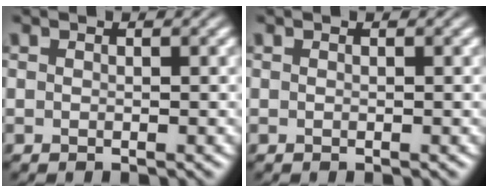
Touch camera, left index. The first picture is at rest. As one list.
[{"total": 0.0}]